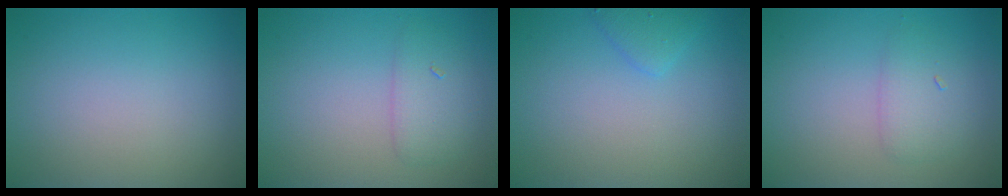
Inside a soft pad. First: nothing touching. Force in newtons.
{"total": 2.1, "press": 2.1, "slide": 0.1}
{"total": 1.5, "press": 1.5, "slide": 0.0}
{"total": 2.1, "press": 2.1, "slide": 0.1}